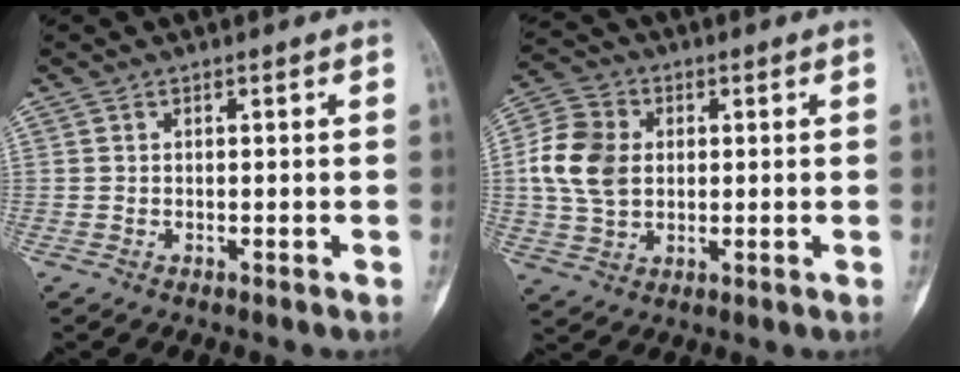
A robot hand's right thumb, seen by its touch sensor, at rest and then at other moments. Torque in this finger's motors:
{"motor_torque": [-0.17, 1.53, 1.02, 0.11, 0.08]}